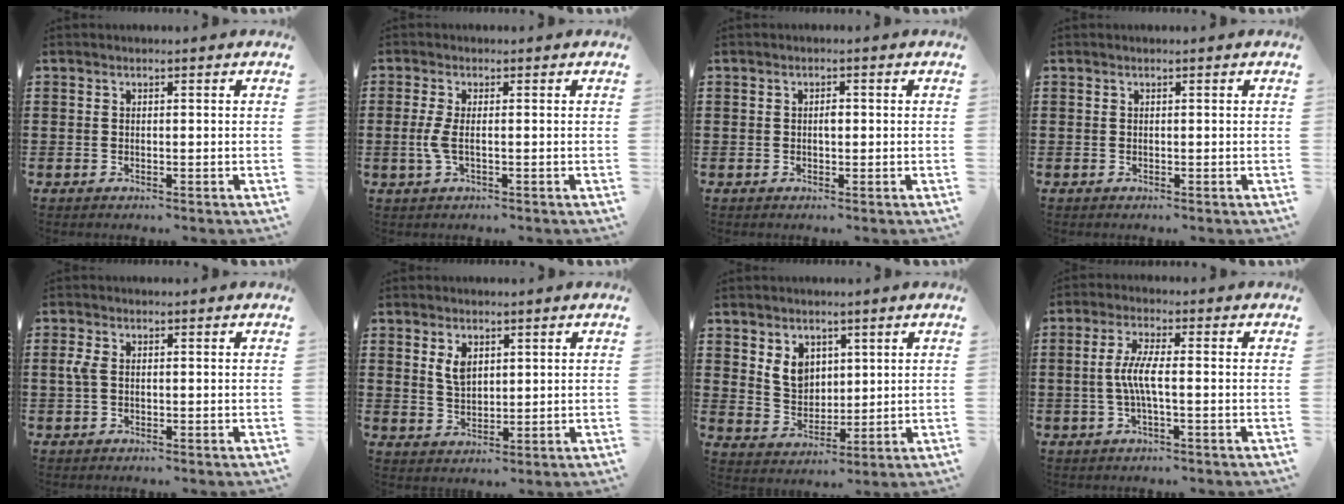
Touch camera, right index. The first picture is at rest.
{"total": 3.2, "force": [-0.5, 0.7, 3.1], "torque": [-0.079, -0.012, -0.015]}
{"total": 1.2, "force": [0.0, 0.5, 1.1], "torque": [-0.024, 0.000, 0.000]}
{"total": 0.0}
{"total": 2.3, "force": [0.0, 1.2, 2.0], "torque": [-0.063, -0.003, -0.008]}
{"total": 3.5, "force": [1.7, 2.0, 2.3], "torque": [-0.053, 0.006, 0.031]}
{"total": 5.6, "force": [2.6, 4.3, 2.5], "torque": [-0.058, 0.011, 0.047]}
{"total": 5.0, "force": [-0.8, 0.8, 4.9], "torque": [-0.117, -0.010, -0.026]}